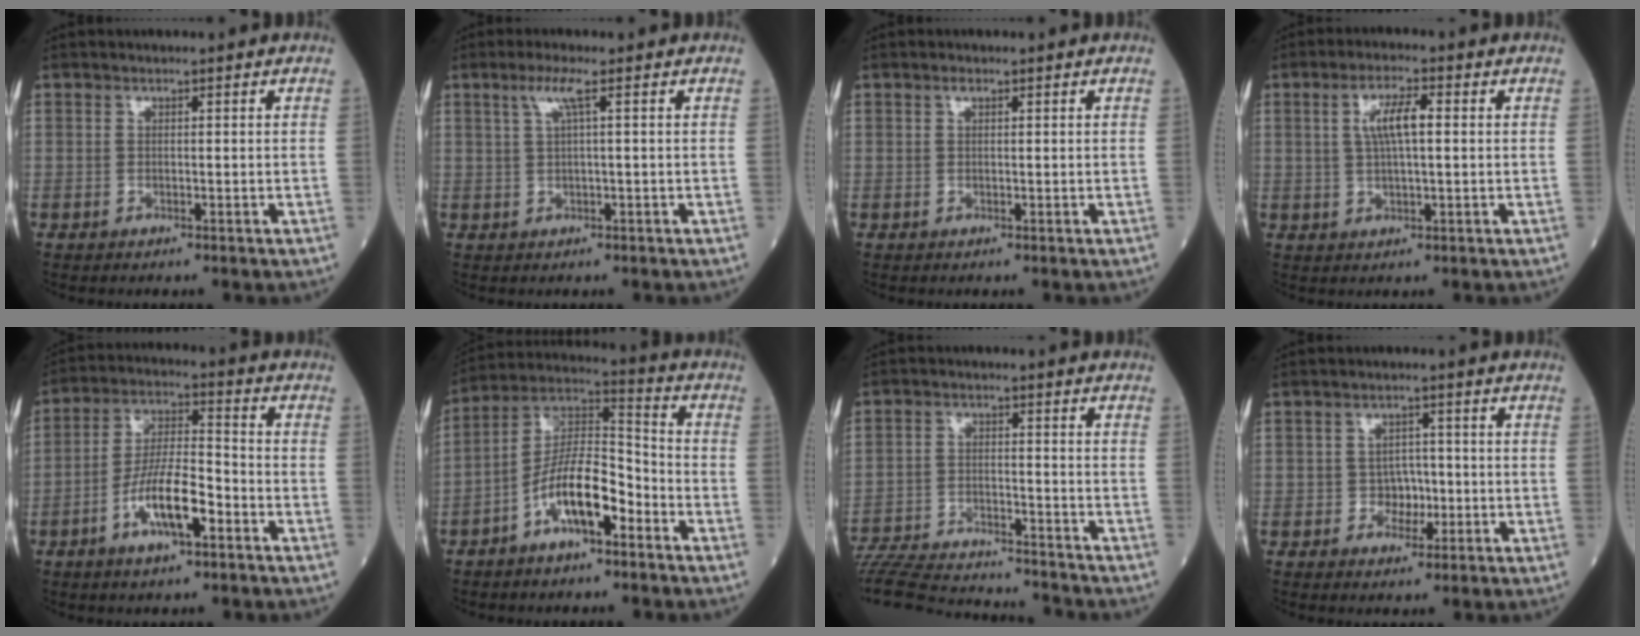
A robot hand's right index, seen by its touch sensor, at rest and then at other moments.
{"total": 2.9, "force": [1.2, -0.3, 2.6], "torque": [-0.062, 0.008, 0.026]}
{"total": 0.7, "force": [0.4, 0.3, 0.5], "torque": [-0.010, 0.002, 0.006]}
{"total": 5.4, "force": [1.0, 1.0, 5.2], "torque": [-0.100, 0.010, 0.020]}
{"total": 9.8, "force": [-4.3, 2.3, 8.4], "torque": [-0.163, 0.004, -0.079]}
{"total": 11.2, "force": [-5.4, 3.5, 9.2], "torque": [-0.180, 0.023, -0.098]}
{"total": 20.6, "force": [-19.3, 2.4, 6.6], "torque": [-0.158, -0.027, -0.293]}
{"total": 3.2, "force": [-0.7, 2.7, 1.6], "torque": [-0.013, 0.009, -0.010]}